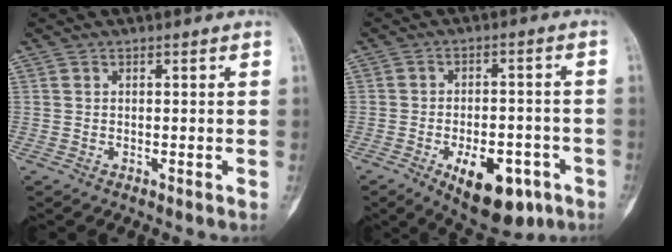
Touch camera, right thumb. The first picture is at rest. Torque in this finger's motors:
{"motor_torque": [1.85, 1.06, 1.18, -0.78, 0.22]}